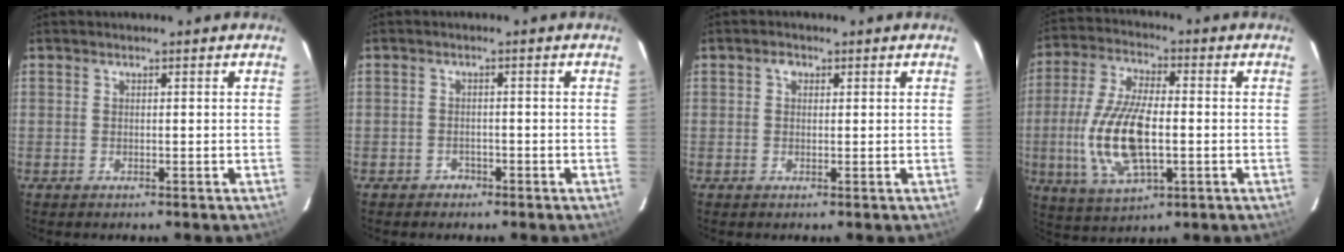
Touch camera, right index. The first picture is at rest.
{"total": 2.2, "force": [-1.5, 1.6, 0.1], "torque": [-0.005, 0.007, -0.022]}
{"total": 1.4, "force": [0.5, 1.2, 0.6], "torque": [-0.009, 0.008, 0.006]}
{"total": 15.4, "force": [-2.3, 6.2, 13.9], "torque": [-0.293, -0.004, -0.040]}